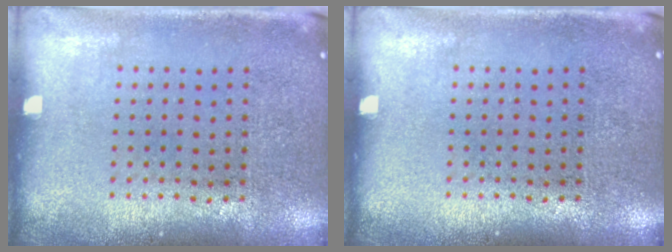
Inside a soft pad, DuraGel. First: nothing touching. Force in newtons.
{"total": 0.0}